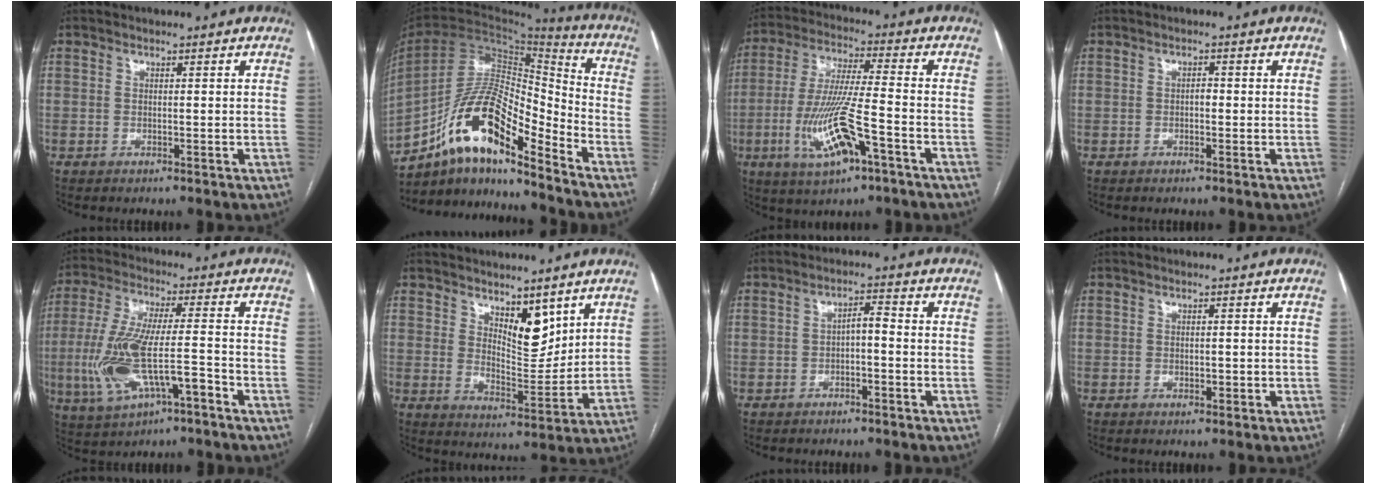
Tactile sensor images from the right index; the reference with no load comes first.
{"total": 15.8, "force": [-10.5, 3.9, 11.1], "torque": [-0.209, 0.037, -0.183]}
{"total": 13.7, "force": [-5.2, 2.0, 12.5], "torque": [-0.258, -0.011, -0.090]}
{"total": 1.1, "force": [-0.3, 0.6, 0.9], "torque": [-0.011, 0.004, -0.006]}
{"total": 13.5, "force": [-4.6, 3.6, 12.2], "torque": [-0.252, -0.002, -0.075]}
{"total": 7.0, "force": [4.5, 2.9, 4.6], "torque": [-0.075, -0.014, 0.082]}
{"total": 2.7, "force": [-0.8, 0.9, 2.4], "torque": [-0.039, 0.012, -0.011]}
{"total": 1.1, "force": [-0.2, 0.7, 0.8], "torque": [-0.007, 0.001, 0.000]}